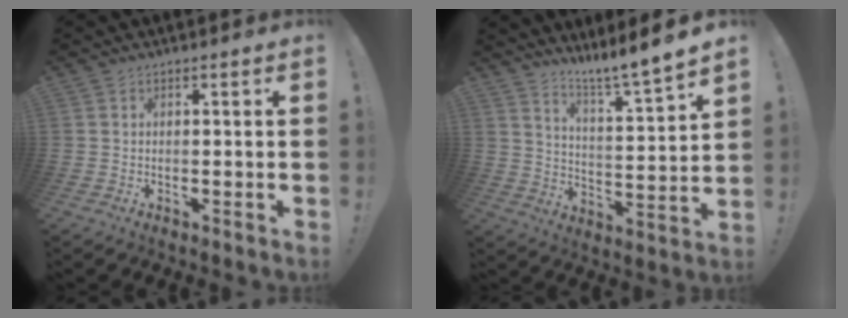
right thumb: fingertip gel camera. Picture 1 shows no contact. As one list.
[{"total": 8.6, "force": [7.6, -1.1, 3.8], "torque": [-0.063, -0.079, 0.122]}]